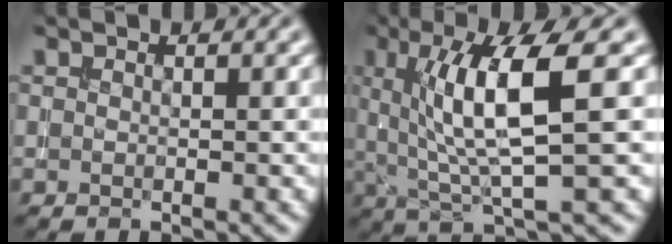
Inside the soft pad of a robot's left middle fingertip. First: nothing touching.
{"total": 8.3, "force": [1.8, 1.9, 7.8], "torque": [-0.132, -0.006, 0.033]}